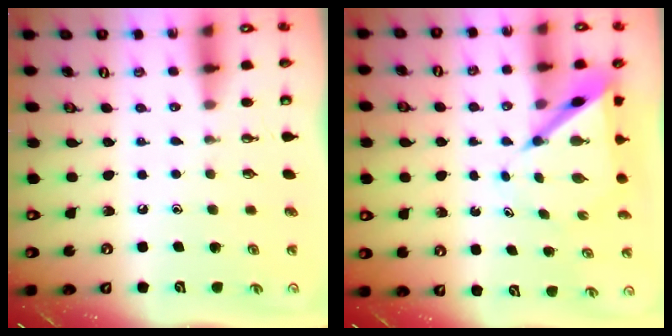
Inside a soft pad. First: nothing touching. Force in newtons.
{"total": 6.5, "press": 6.5, "slide": 0.7}